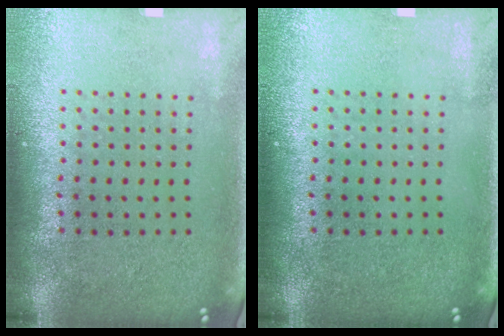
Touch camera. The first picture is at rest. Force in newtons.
{"total": 0.0}